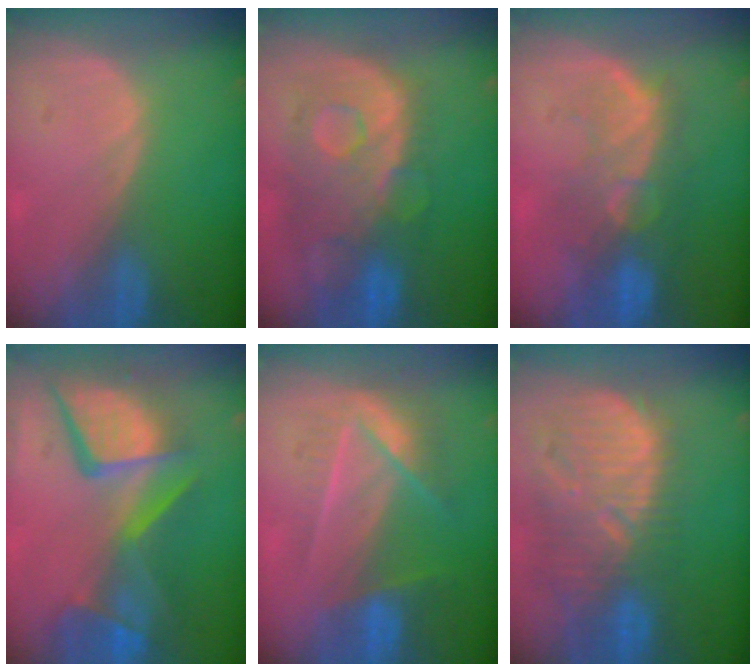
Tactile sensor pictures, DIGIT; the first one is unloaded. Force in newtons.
{"total": 11.3, "press": 9.8, "slide": 5.6}
{"total": 10.1, "press": 8.6, "slide": 5.3}
{"total": 13.6, "press": 11.1, "slide": 7.9}
{"total": 7.3, "press": 6.6, "slide": 3.0}
{"total": 12.6, "press": 11.2, "slide": 5.8}